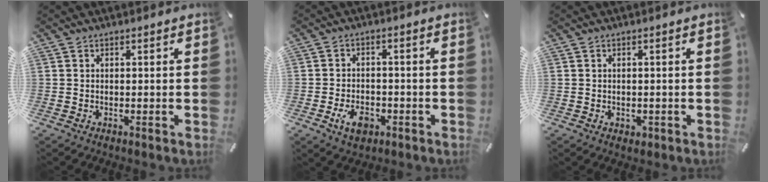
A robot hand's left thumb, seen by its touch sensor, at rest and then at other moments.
{"total": 6.0, "force": [-2.4, 4.0, 3.8], "torque": [-0.071, 0.006, -0.046]}
{"total": 1.1, "force": [-0.2, 1.1, 0.4], "torque": [-0.008, 0.004, -0.006]}